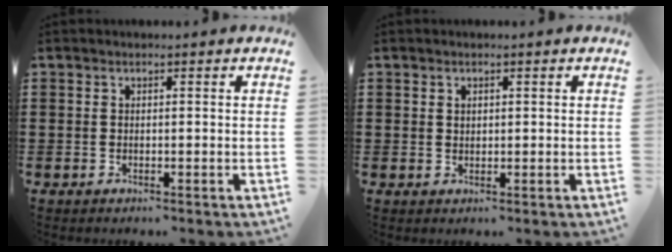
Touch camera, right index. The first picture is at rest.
{"total": 0.8, "force": [0.5, 0.5, 0.3], "torque": [-0.008, 0.003, 0.009]}